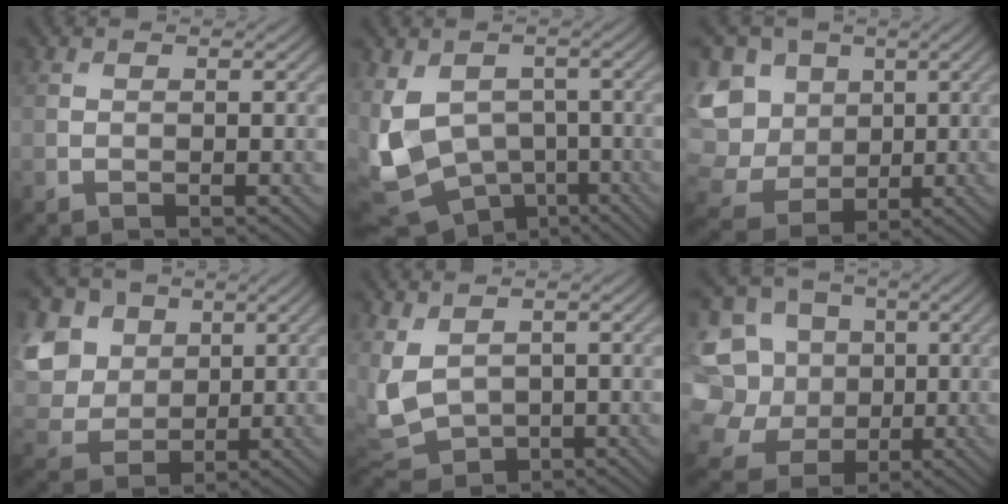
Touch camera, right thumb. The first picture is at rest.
{"total": 12.2, "force": [-3.1, 9.0, 7.7], "torque": [-0.195, -0.036, -0.038]}
{"total": 12.0, "force": [1.4, 10.5, 5.7], "torque": [-0.207, -0.005, 0.024]}
{"total": 11.8, "force": [2.9, 9.7, 6.0], "torque": [-0.206, 0.019, 0.053]}
{"total": 6.0, "force": [1.2, 4.1, 4.2], "torque": [-0.131, -0.013, 0.023]}
{"total": 14.4, "force": [1.0, 13.0, 6.0], "torque": [-0.239, 0.021, 0.010]}